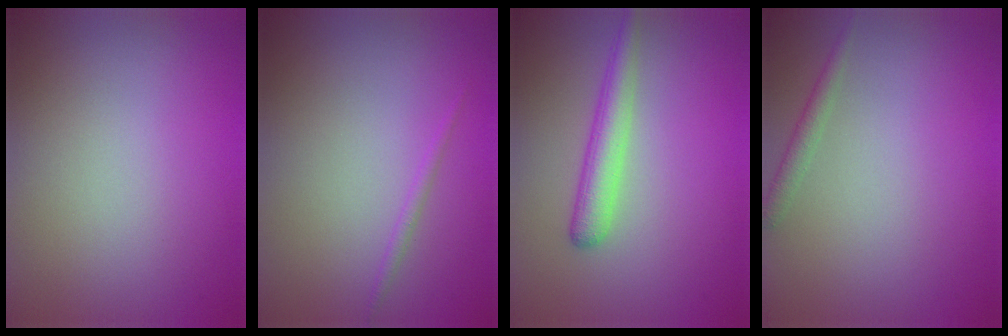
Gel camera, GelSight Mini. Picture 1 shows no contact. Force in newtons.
{"total": 0.8, "press": 0.8, "slide": 0.1}
{"total": 2.9, "press": 2.9, "slide": 0.1}
{"total": 1.3, "press": 1.3, "slide": 0.1}